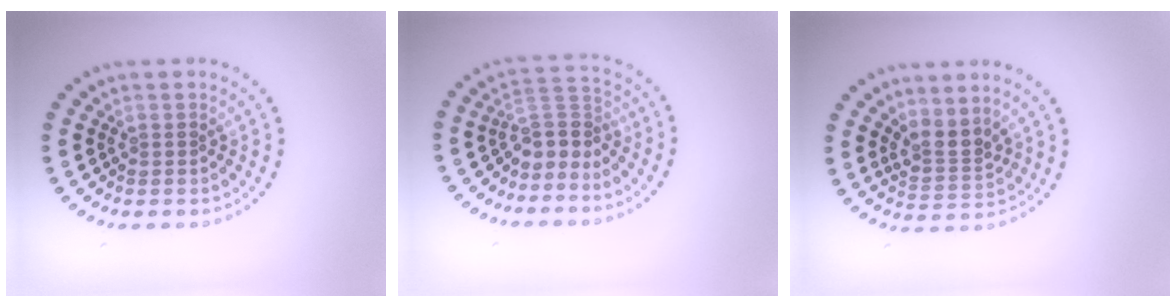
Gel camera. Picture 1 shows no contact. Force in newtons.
{"total": 2.9, "press": 2.1, "slide": 2.0}
{"total": 2.6, "press": 1.9, "slide": 1.8}